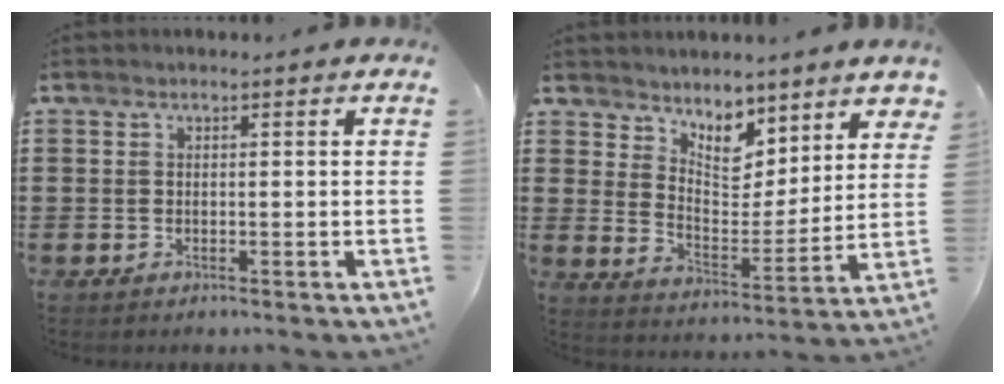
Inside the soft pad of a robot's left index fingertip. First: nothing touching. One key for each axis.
{"total": 6.3, "fx": 5.7, "fy": 2.4, "fz": 1.3, "tx": -0.041, "ty": -0.040, "tz": 0.098}